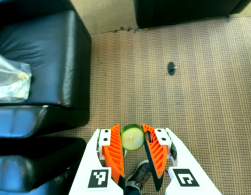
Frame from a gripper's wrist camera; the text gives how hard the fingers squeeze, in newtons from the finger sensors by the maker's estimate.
{"total": 8.5, "left": 8.4, "right": 8.6}